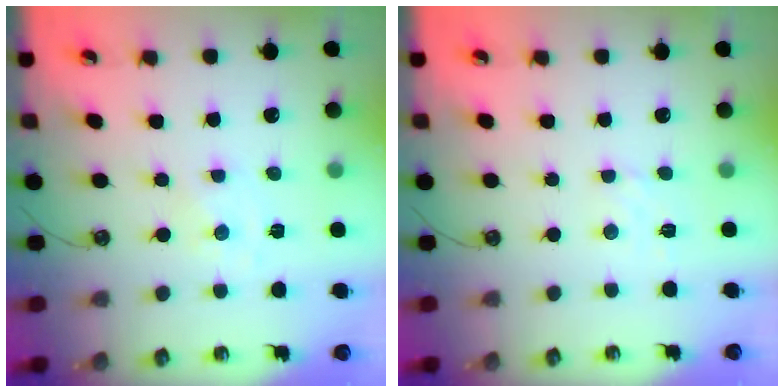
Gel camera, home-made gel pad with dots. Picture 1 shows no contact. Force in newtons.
{"total": 1.6, "press": 1.5, "slide": 0.5}